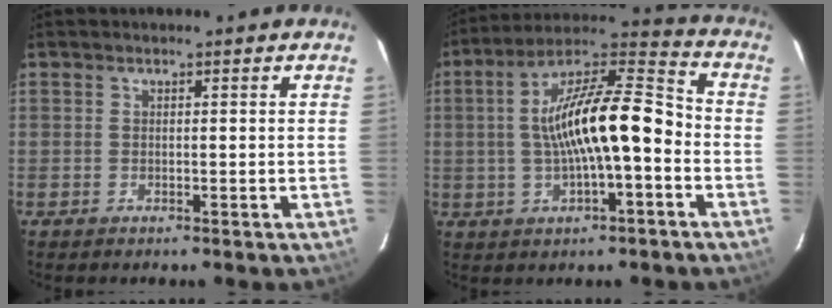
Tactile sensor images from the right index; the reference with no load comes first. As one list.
[{"total": 16.0, "force": [-2.1, 4.3, 15.3], "torque": [-0.264, 0.025, -0.035]}]